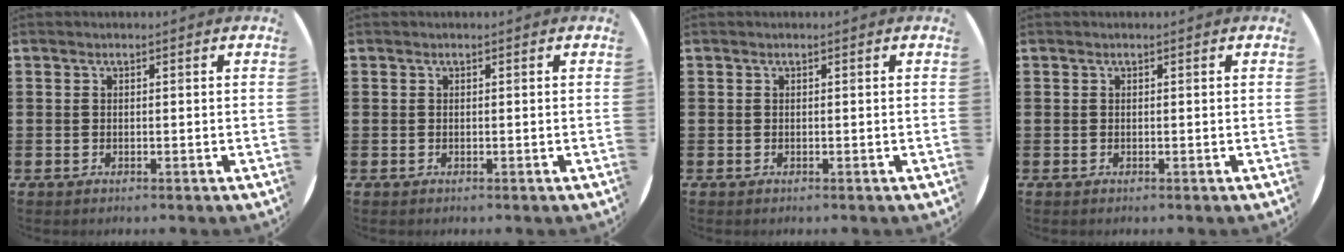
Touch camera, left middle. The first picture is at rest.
{"total": 0.0}
{"total": 0.0}
{"total": 0.0}